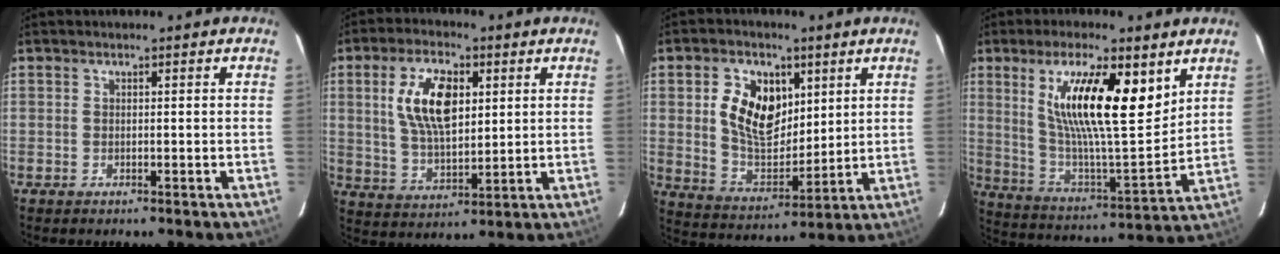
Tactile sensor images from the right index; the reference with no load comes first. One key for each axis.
{"total": 12.2, "fx": 3.4, "fy": 6.0, "fz": 10.1, "tx": -0.193, "ty": 0.011, "tz": 0.070}
{"total": 12.7, "fx": 3.8, "fy": 8.3, "fz": 8.8, "tx": -0.171, "ty": 0.012, "tz": 0.081}
{"total": 19.2, "fx": 8.6, "fy": 4.7, "fz": 16.5, "tx": -0.287, "ty": -0.002, "tz": 0.156}